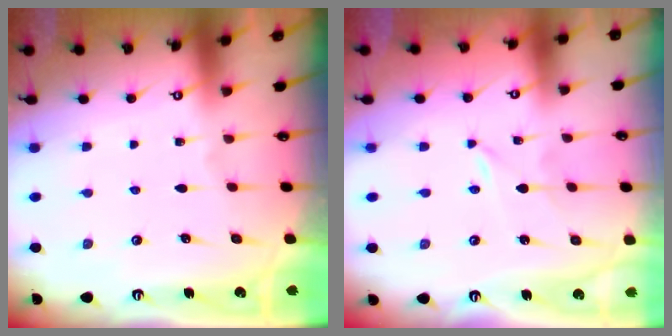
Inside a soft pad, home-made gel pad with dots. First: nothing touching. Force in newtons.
{"total": 0.0}